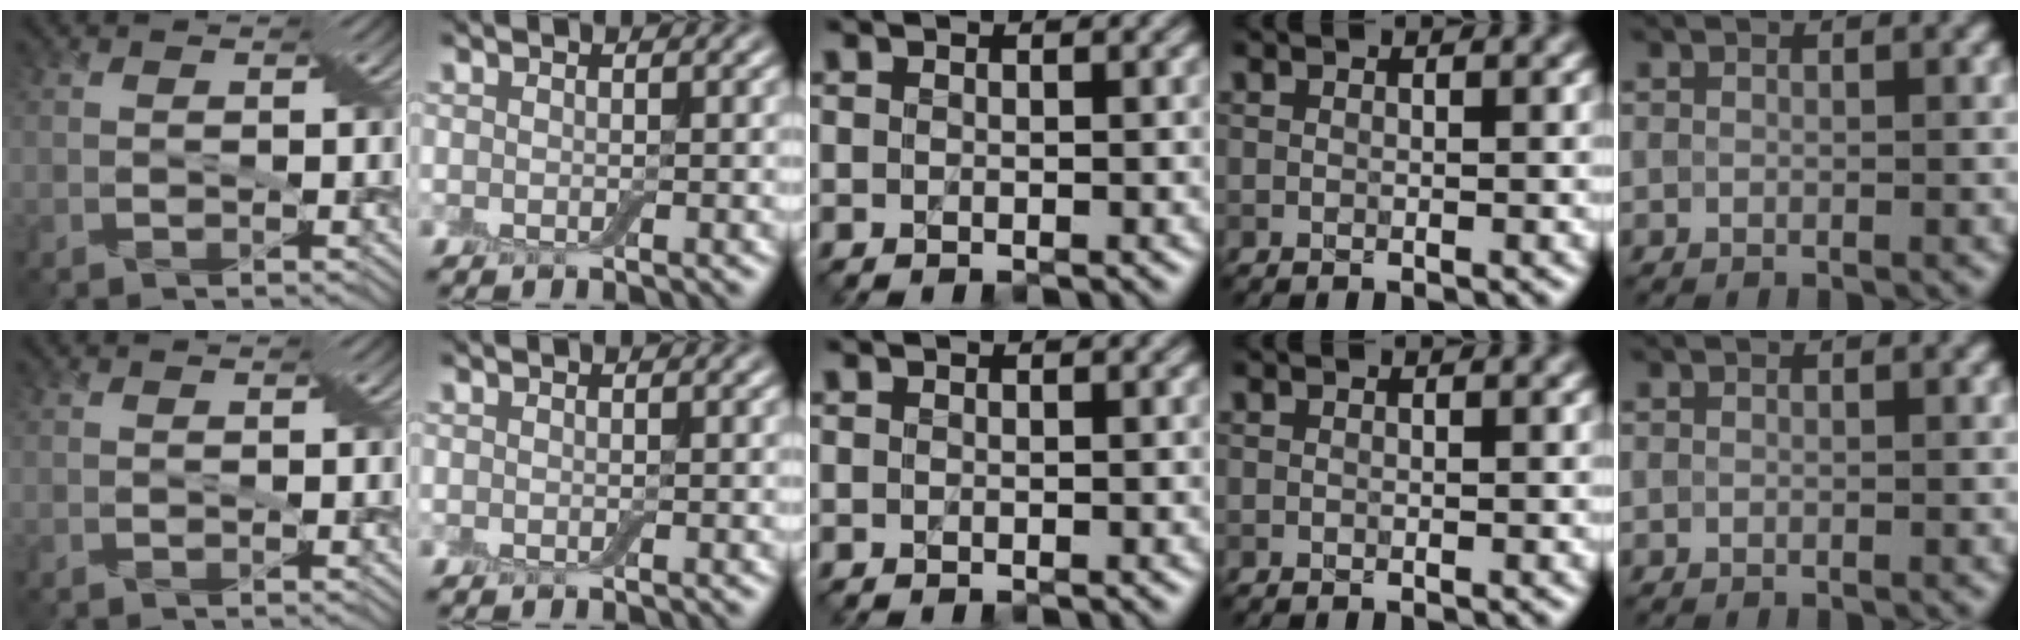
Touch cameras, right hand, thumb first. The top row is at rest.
{}